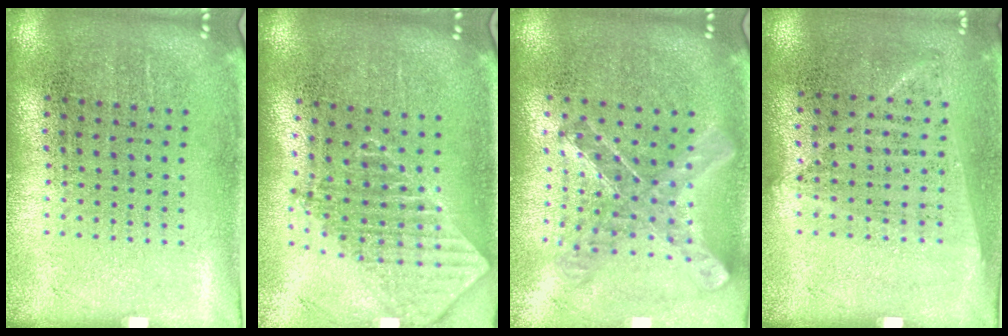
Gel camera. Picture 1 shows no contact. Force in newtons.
{"total": 2.0, "press": 1.6, "slide": 1.3}
{"total": 0.9, "press": 0.9, "slide": 0.1}
{"total": 1.0, "press": 0.9, "slide": 0.5}